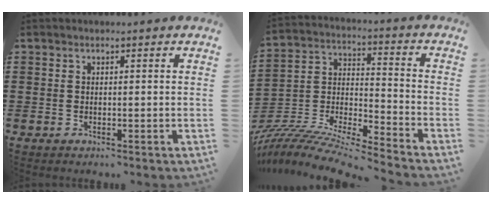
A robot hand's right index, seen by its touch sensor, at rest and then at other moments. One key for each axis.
{"total": 9.0, "fx": -8.5, "fy": 0.5, "fz": 2.8, "tx": -0.061, "ty": 0.001, "tz": -0.175}